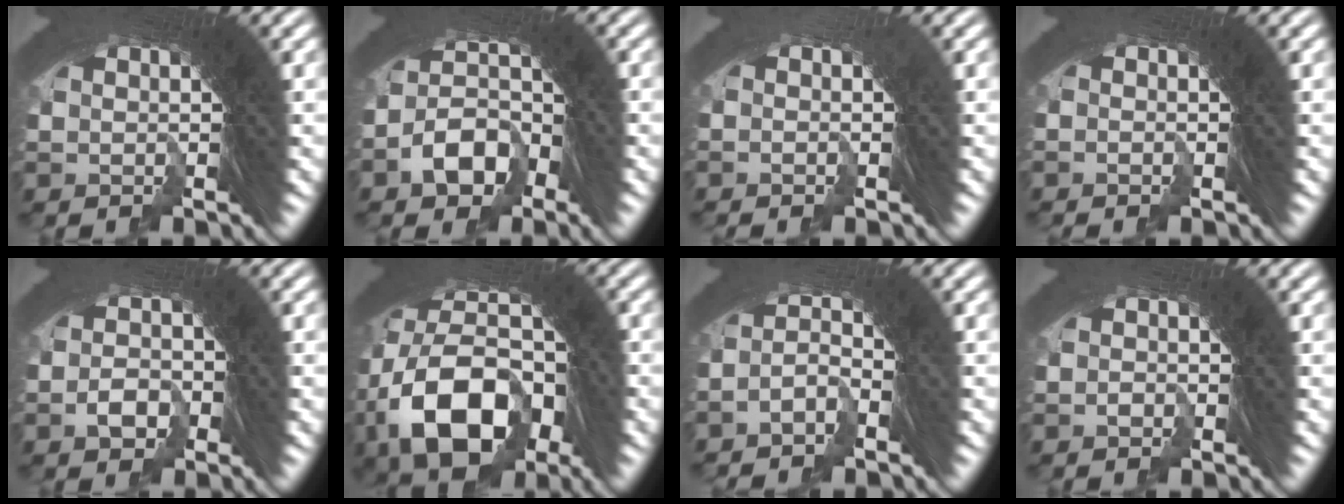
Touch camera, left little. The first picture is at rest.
{"total": 5.7, "force": [-3.2, 4.2, 2.1], "torque": [-0.038, -0.007, -0.064]}
{"total": 3.2, "force": [-1.9, -1.5, -2.0], "torque": [0.031, -0.011, -0.027]}
{"total": 0.6, "force": [-0.3, -0.5, -0.3], "torque": [0.012, 0.002, -0.007]}
{"total": 3.1, "force": [-2.2, 2.2, 0.2], "torque": [0.005, -0.007, -0.043]}
{"total": 13.4, "force": [-3.7, 9.1, 9.1], "torque": [-0.162, -0.036, -0.053]}
{"total": 3.0, "force": [-2.8, 1.2, -0.1], "torque": [0.024, 0.008, -0.058]}
{"total": 1.5, "force": [-1.3, 0.1, -0.9], "torque": [0.015, -0.010, -0.016]}